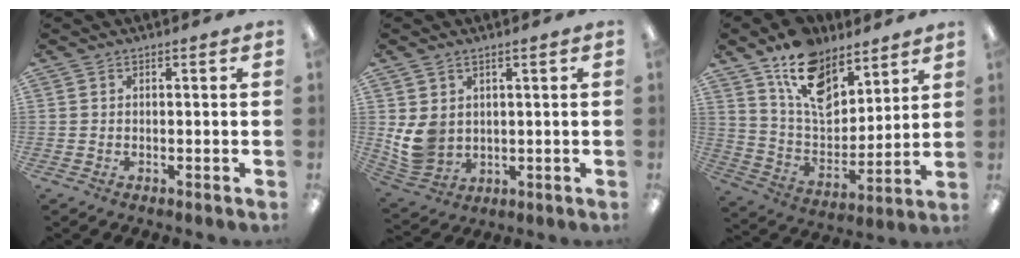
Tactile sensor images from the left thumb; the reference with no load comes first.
{"total": 7.8, "force": [2.0, 6.2, 4.3], "torque": [-0.097, -0.007, 0.041]}
{"total": 15.7, "force": [10.5, 8.9, 7.6], "torque": [-0.128, -0.058, 0.193]}